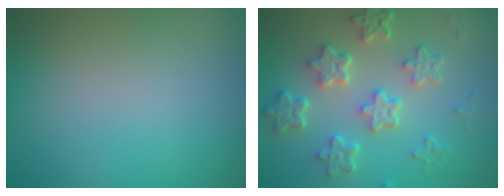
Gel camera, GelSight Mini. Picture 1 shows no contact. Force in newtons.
{"total": 6.0, "press": 4.6, "slide": 3.8}